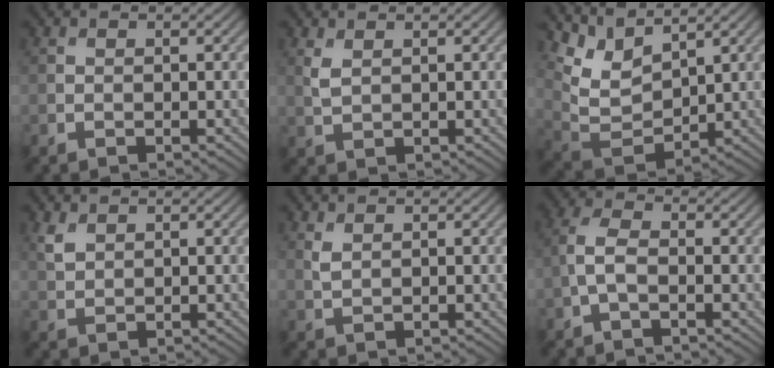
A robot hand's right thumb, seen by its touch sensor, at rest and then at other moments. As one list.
[{"total": 1.8, "force": [0.9, 0.8, 1.3], "torque": [-0.039, 0.000, 0.023]}, {"total": 7.2, "force": [4.6, 3.3, 4.5], "torque": [-0.108, -0.005, 0.097]}, {"total": 2.1, "force": [1.4, 1.1, 1.1], "torque": [-0.034, -0.001, 0.034]}, {"total": 1.3, "force": [0.9, 0.5, 0.9], "torque": [-0.028, -0.002, 0.022]}, {"total": 3.4, "force": [-0.9, 1.5, 2.9], "torque": [-0.072, 0.007, -0.026]}]